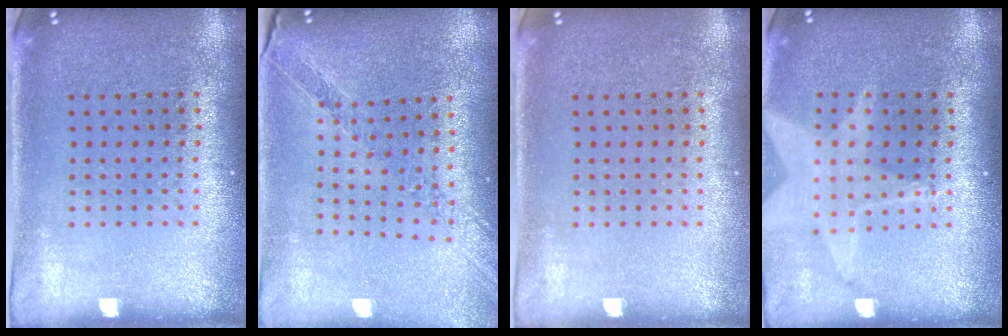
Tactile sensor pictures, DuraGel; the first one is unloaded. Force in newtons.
{"total": 1.1, "press": 1.1, "slide": 0.2}
{"total": 0.0}
{"total": 1.4, "press": 1.4, "slide": 0.3}